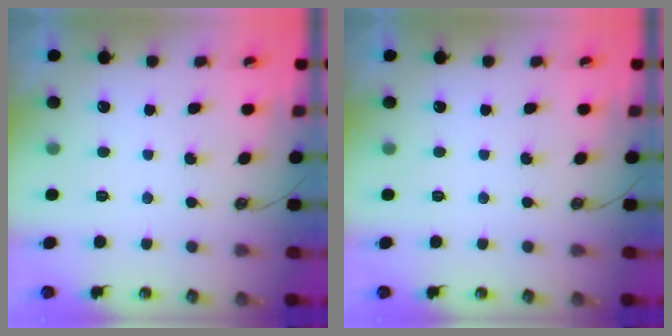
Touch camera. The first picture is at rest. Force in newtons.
{"total": 0.0}